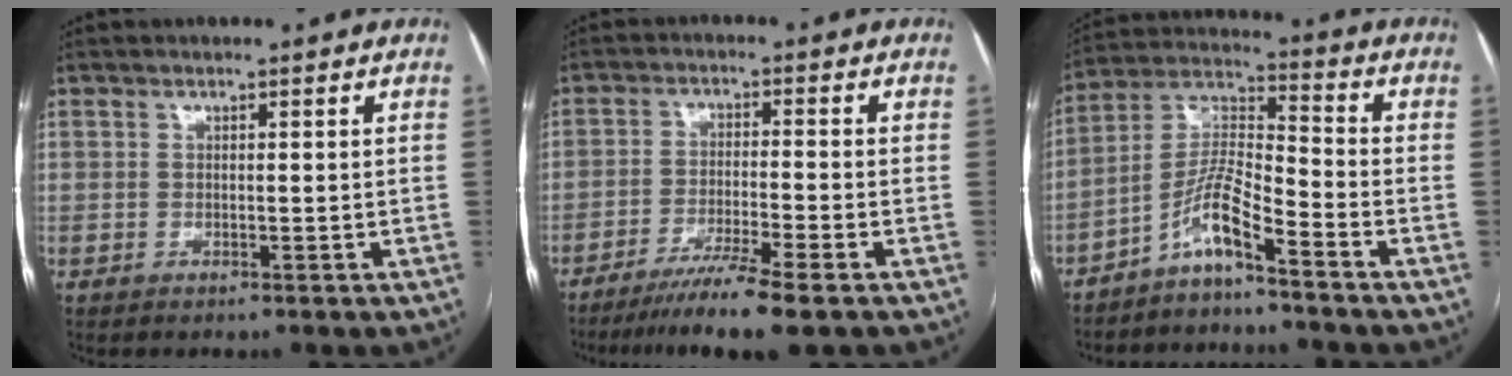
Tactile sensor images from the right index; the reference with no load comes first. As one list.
[{"total": 8.2, "force": [-6.1, -1.1, 5.3], "torque": [-0.085, -0.025, -0.106]}, {"total": 7.8, "force": [-5.5, 0.4, 5.6], "torque": [-0.122, 0.009, -0.111]}]